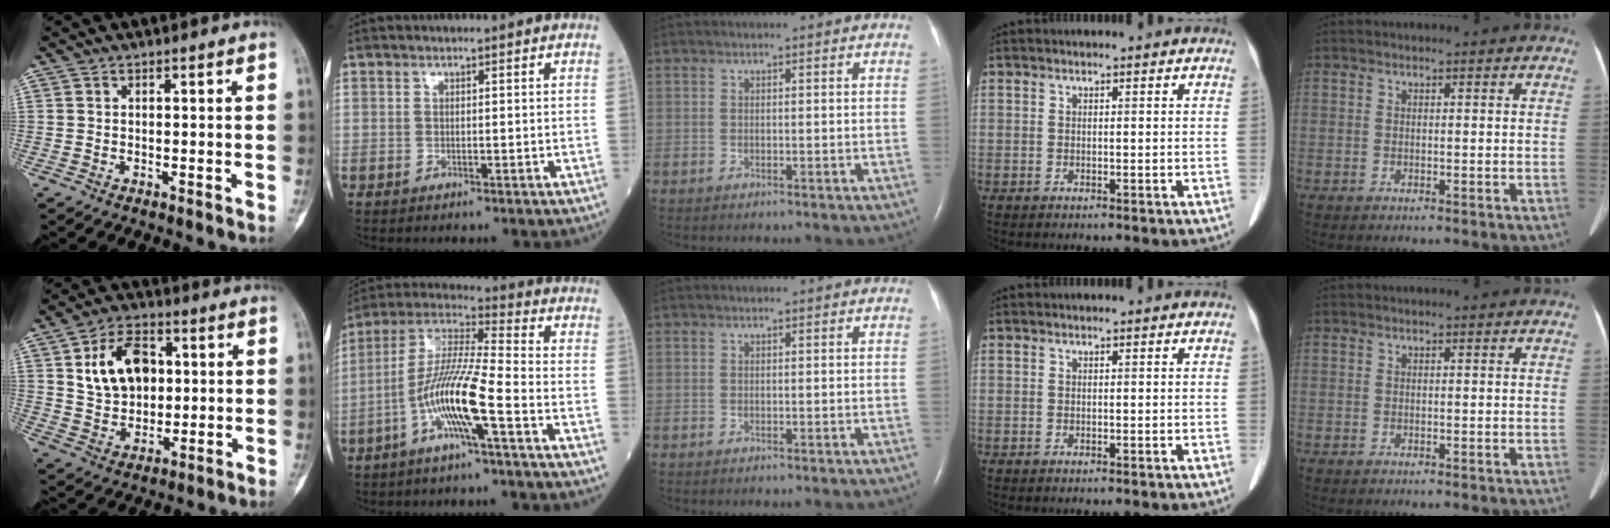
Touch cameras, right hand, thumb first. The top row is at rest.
{"thumb": {"total": 12.8, "force": [3.0, 8.8, 8.8], "torque": [-0.118, -0.001, 0.055]}, "index": {"total": 12.2, "force": [-4.6, 0.2, 11.3], "torque": [-0.228, 0.005, -0.094]}}